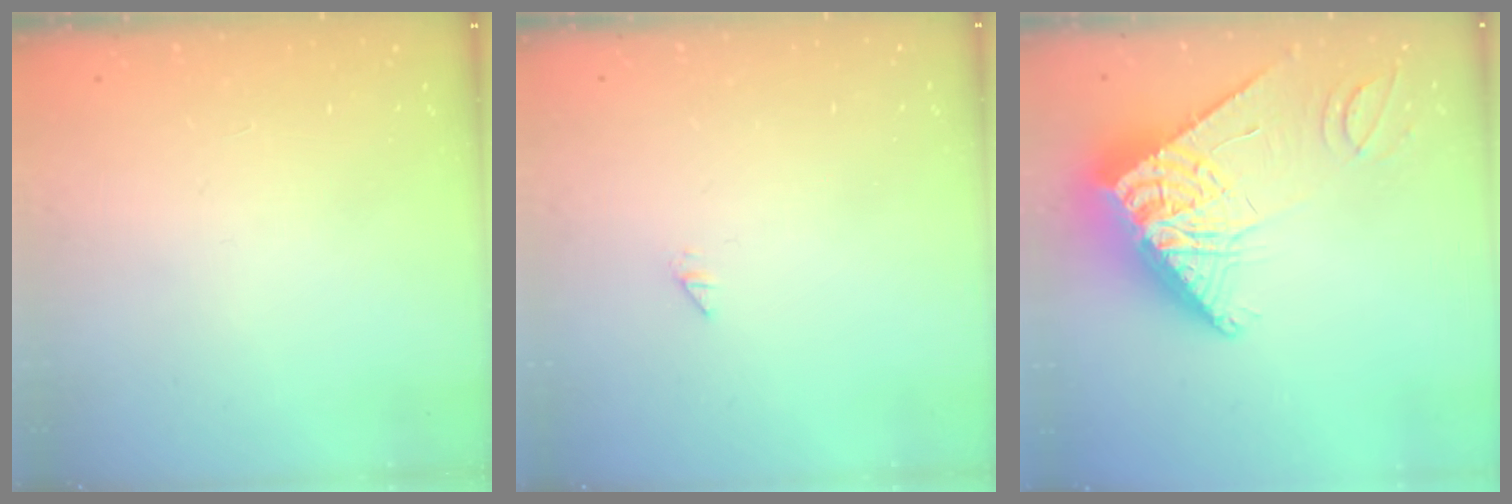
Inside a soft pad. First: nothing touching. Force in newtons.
{"total": 0.0}
{"total": 14.9, "press": 14.8, "slide": 1.4}